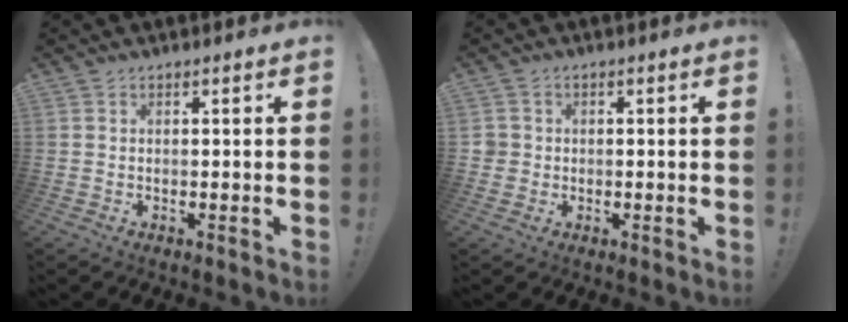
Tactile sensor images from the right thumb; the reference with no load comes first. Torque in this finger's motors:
{"motor_torque": [0.09, 0.32, 0.12, -0.46, 0.04]}